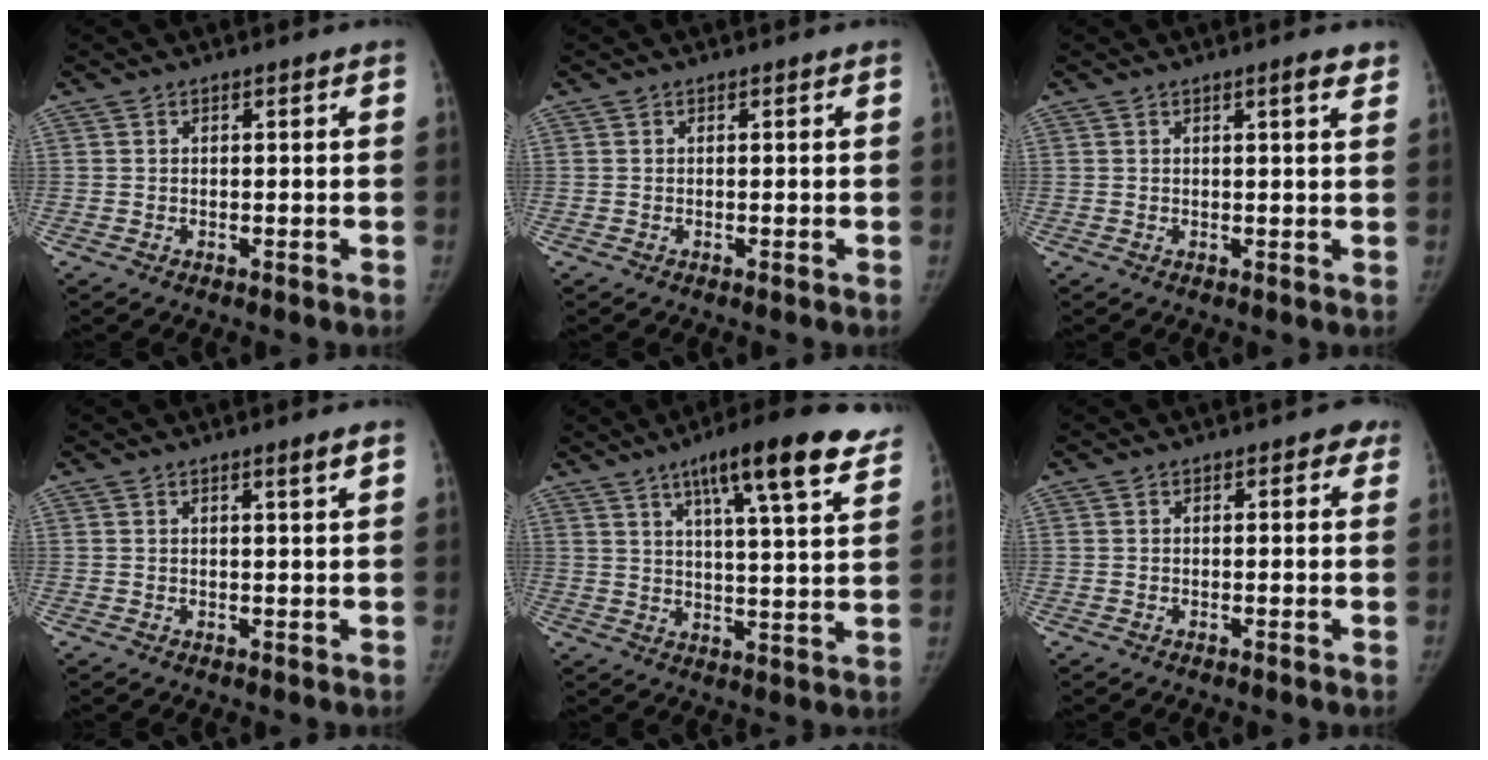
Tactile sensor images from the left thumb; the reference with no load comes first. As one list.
[{"total": 0.0}, {"total": 2.7, "force": [1.7, 0.3, 2.1], "torque": [-0.026, -0.008, 0.022]}, {"total": 1.6, "force": [1.0, -0.2, 1.2], "torque": [-0.019, -0.009, 0.016]}, {"total": 17.6, "force": [11.2, 3.2, 13.2], "torque": [-0.168, -0.034, 0.158]}, {"total": 1.9, "force": [0.9, 1.3, 1.2], "torque": [0.009, 0.002, 0.003]}]